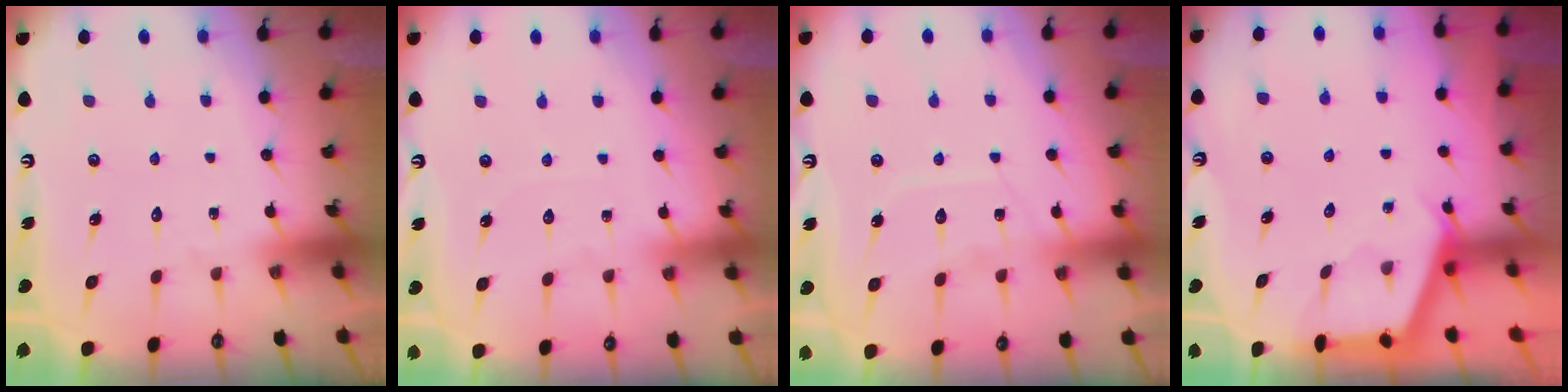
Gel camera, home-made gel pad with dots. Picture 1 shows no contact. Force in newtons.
{"total": 2.4, "press": 2.4, "slide": 0.4}
{"total": 8.9, "press": 8.9, "slide": 0.9}
{"total": 2.8, "press": 2.8, "slide": 0.3}